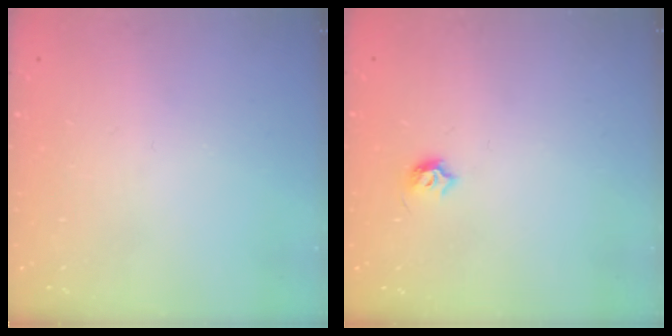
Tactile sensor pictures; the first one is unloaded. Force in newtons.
{"total": 4.5, "press": 4.3, "slide": 1.0}